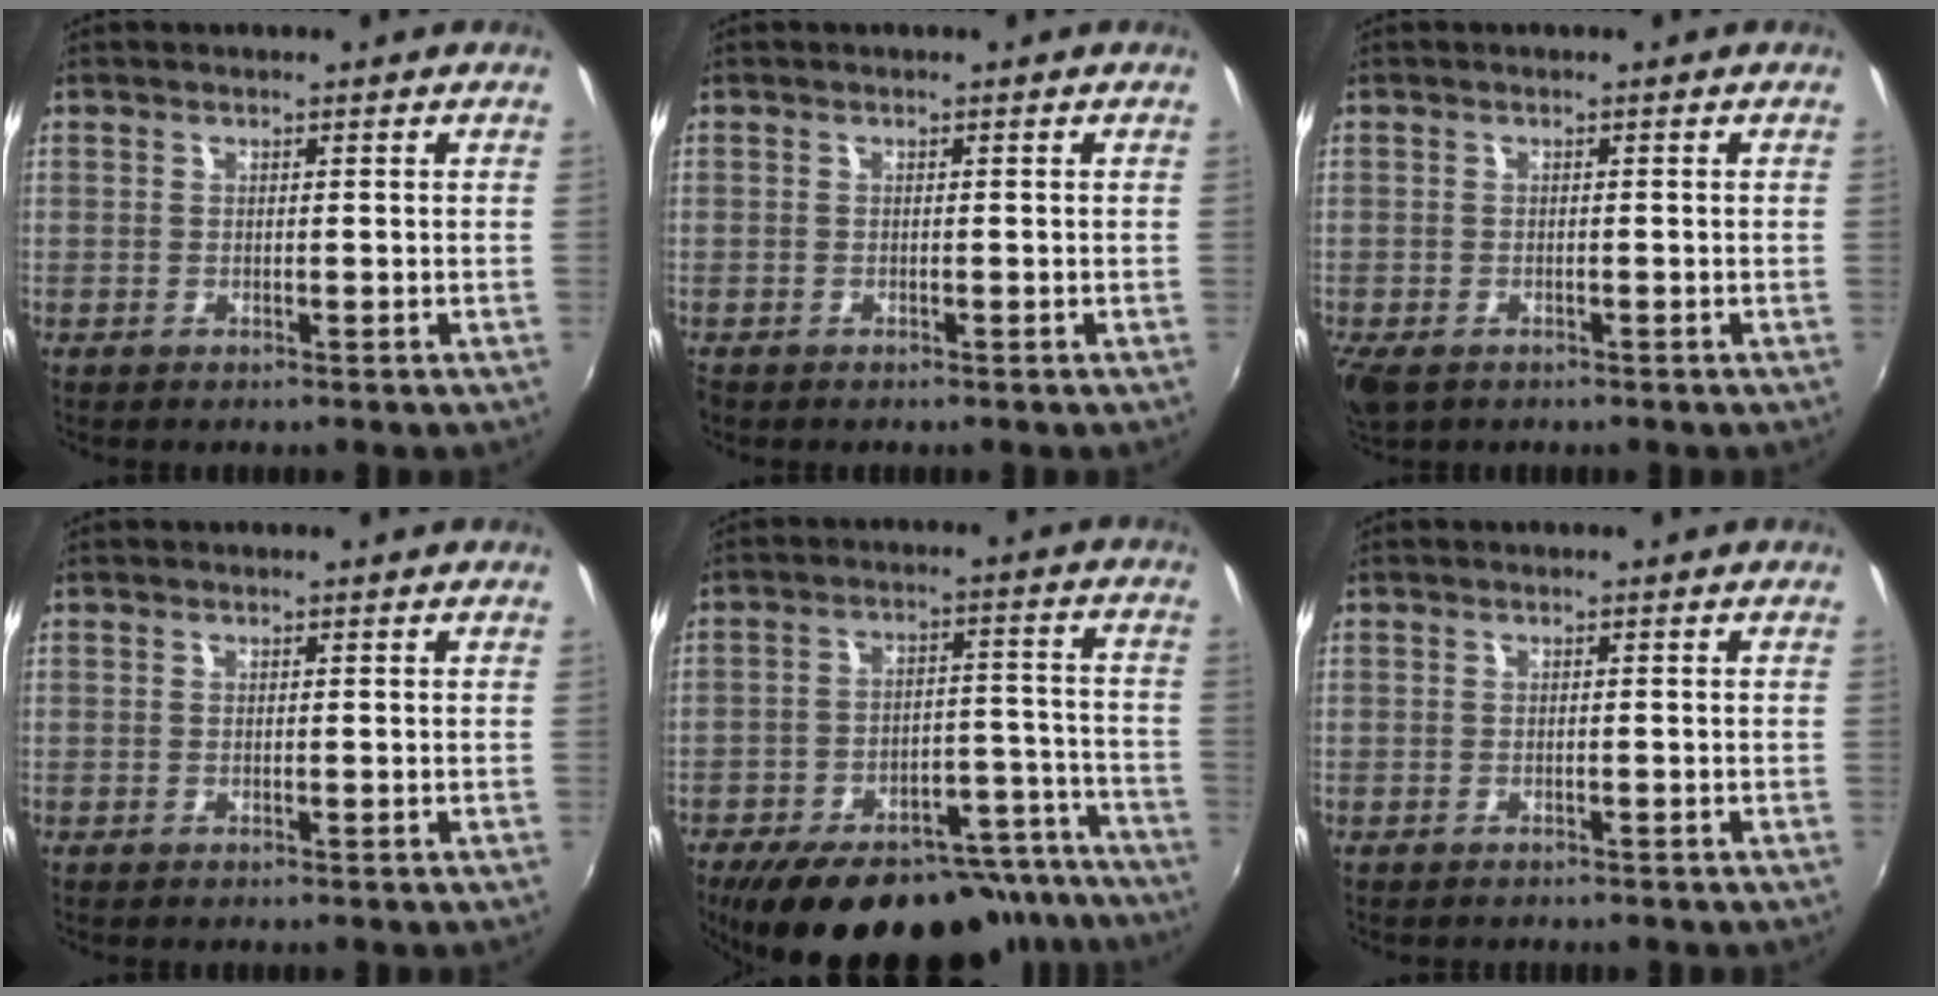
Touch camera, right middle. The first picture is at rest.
{"total": 0.5, "force": [-0.4, 0.3, 0.0], "torque": [-0.002, -0.003, -0.010]}
{"total": 4.4, "force": [-2.7, 2.4, 2.5], "torque": [-0.059, -0.019, -0.048]}
{"total": 0.0}
{"total": 27.4, "force": [-22.9, 9.7, 11.5], "torque": [-0.183, 0.025, -0.291]}
{"total": 1.1, "force": [-1.0, 0.5, 0.2], "torque": [-0.008, -0.003, -0.014]}